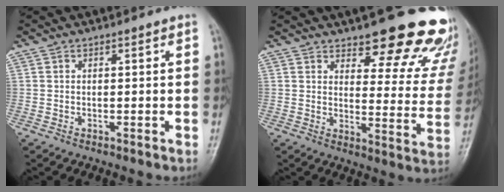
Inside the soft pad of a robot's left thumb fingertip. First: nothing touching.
{"total": 19.9, "force": [15.6, 6.8, 10.2], "torque": [-0.073, -0.102, 0.180]}